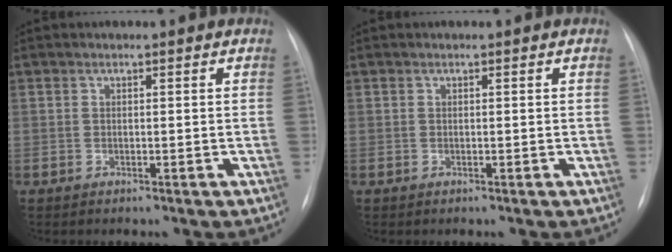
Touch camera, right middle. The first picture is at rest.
{"total": 0.0}